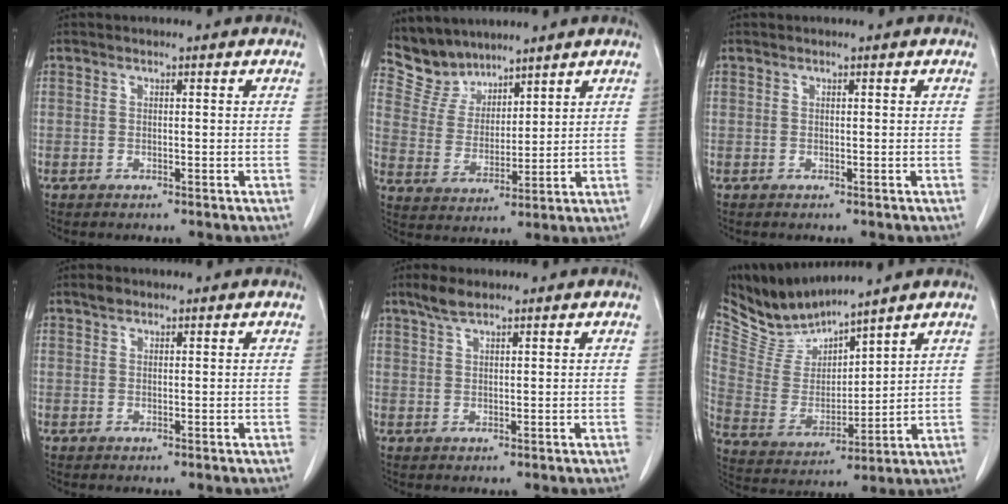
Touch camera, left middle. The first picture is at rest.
{"total": 6.9, "force": [6.4, 2.6, 0.0], "torque": [-0.010, 0.009, 0.140]}
{"total": 0.0}
{"total": 1.1, "force": [0.8, 0.6, 0.4], "torque": [-0.010, 0.005, 0.012]}
{"total": 2.6, "force": [2.0, 0.5, 1.6], "torque": [-0.039, 0.007, 0.040]}
{"total": 9.3, "force": [9.2, 0.1, 1.3], "torque": [-0.051, 0.000, 0.205]}